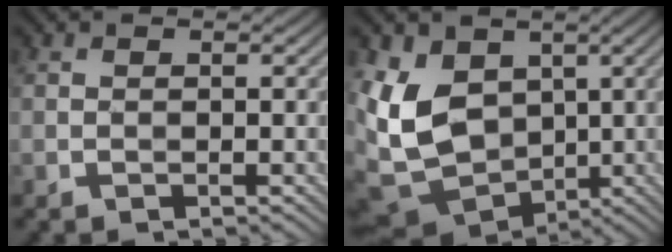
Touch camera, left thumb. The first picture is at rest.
{"total": 11.4, "force": [0.3, 8.8, 7.3], "torque": [-0.199, -0.013, -0.001]}